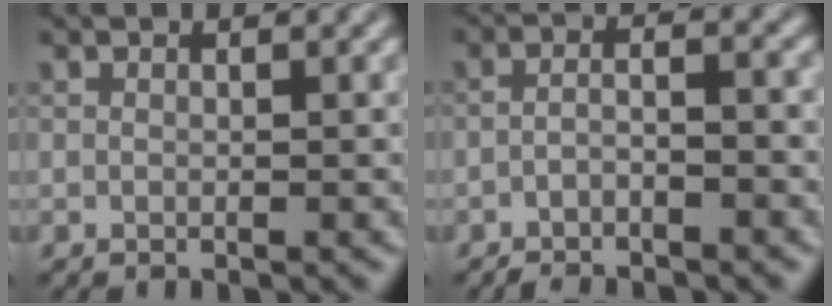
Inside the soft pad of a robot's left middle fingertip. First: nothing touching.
{"total": 2.4, "force": [-1.7, 0.4, 1.6], "torque": [-0.034, -0.002, -0.041]}